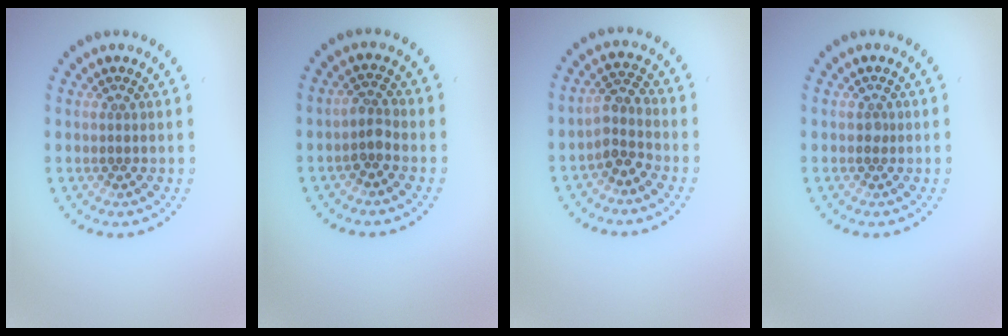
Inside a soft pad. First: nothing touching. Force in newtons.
{"total": 1.6, "press": 1.3, "slide": 0.9}
{"total": 2.4, "press": 2.0, "slide": 1.4}
{"total": 0.6, "press": 0.5, "slide": 0.3}